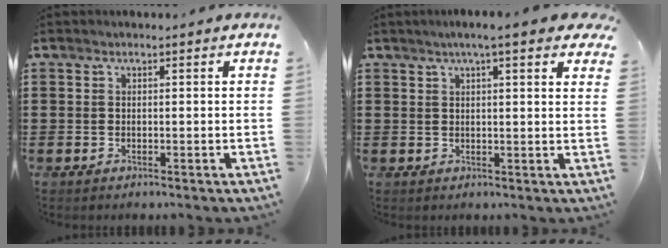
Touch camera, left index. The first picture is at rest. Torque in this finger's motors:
{"motor_torque": [1.14, -1.00, 0.12, -0.05]}